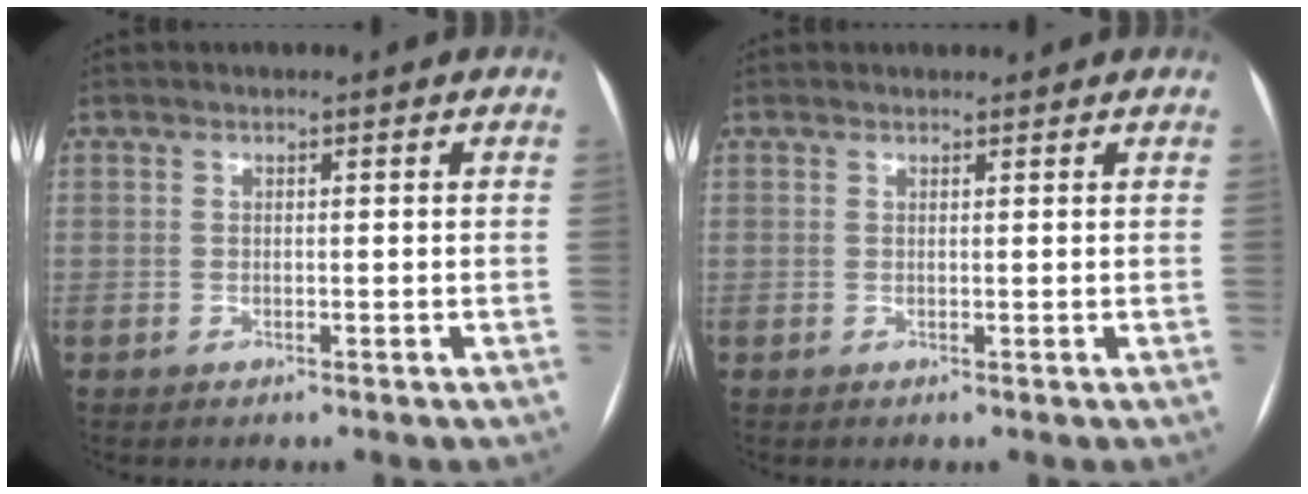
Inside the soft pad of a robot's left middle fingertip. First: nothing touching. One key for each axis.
{"total": 1.1, "fx": 1.1, "fy": 0.4, "fz": 0.1, "tx": -0.008, "ty": 0.010, "tz": 0.017}